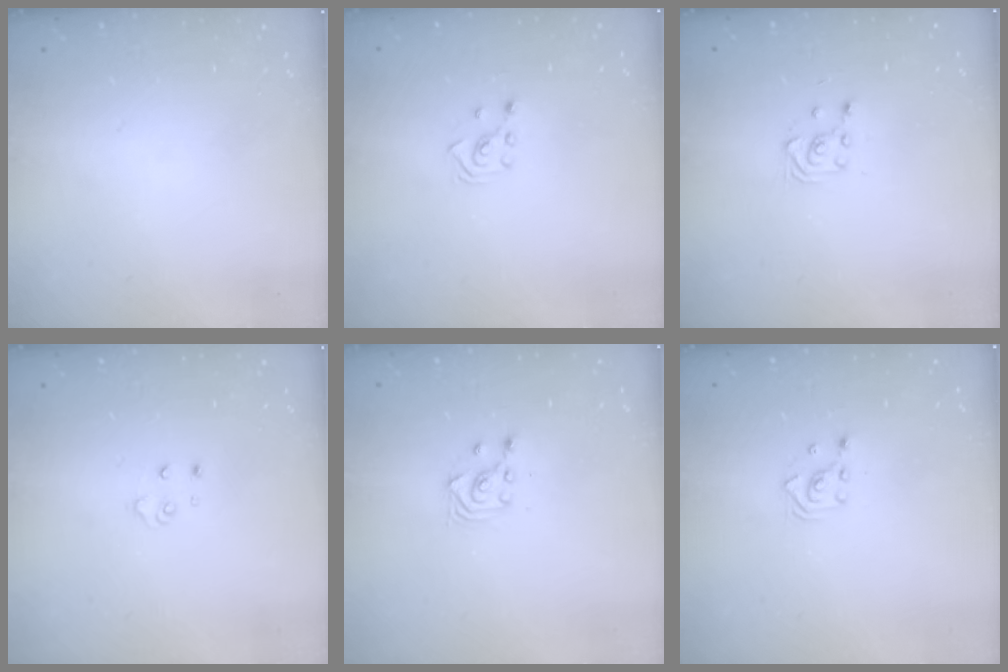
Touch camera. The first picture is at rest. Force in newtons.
{"total": 2.5, "press": 2.5, "slide": 0.4}
{"total": 3.5, "press": 3.3, "slide": 1.0}
{"total": 3.2, "press": 3.2, "slide": 0.3}
{"total": 3.5, "press": 3.3, "slide": 1.2}
{"total": 2.4, "press": 2.4, "slide": 0.3}